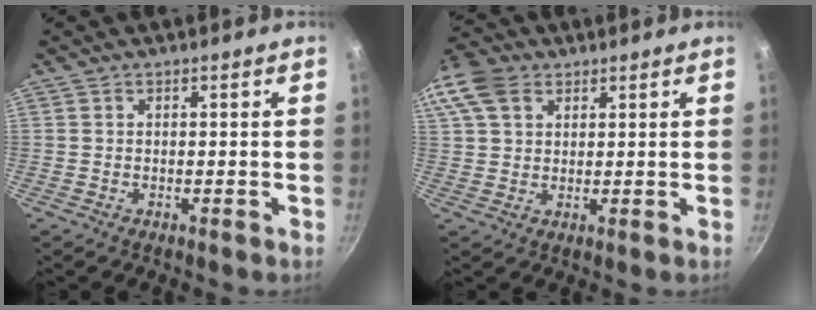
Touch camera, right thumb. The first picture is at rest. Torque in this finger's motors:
{"motor_torque": [-0.76, 1.00, 0.28, -0.20, 0.09]}